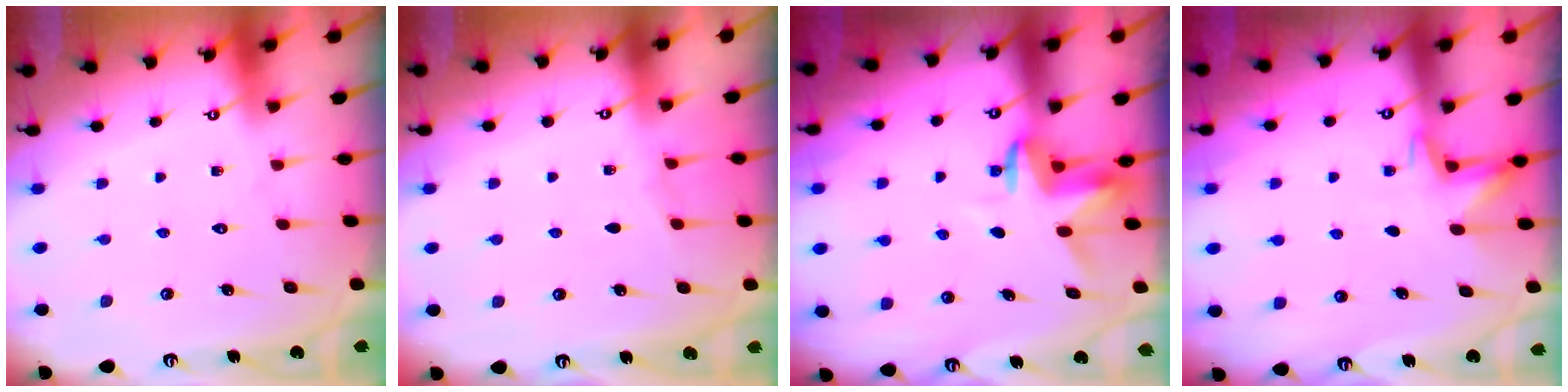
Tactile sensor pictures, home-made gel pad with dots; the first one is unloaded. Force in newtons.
{"total": 3.0, "press": 3.0, "slide": 0.4}
{"total": 3.6, "press": 3.6, "slide": 0.2}
{"total": 5.2, "press": 5.2, "slide": 0.8}